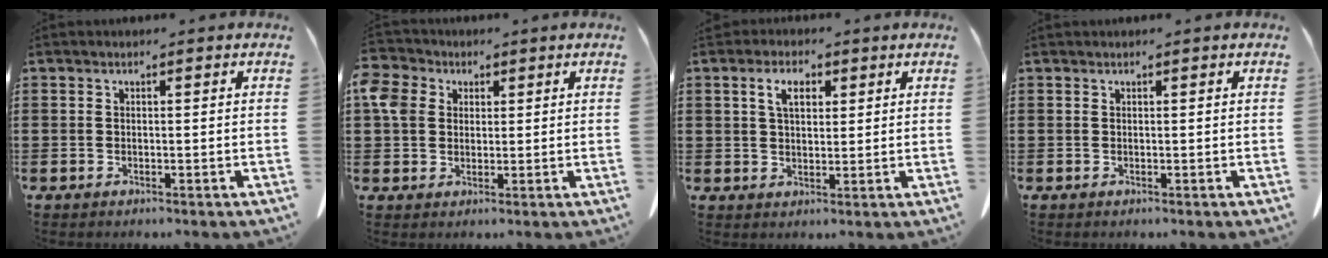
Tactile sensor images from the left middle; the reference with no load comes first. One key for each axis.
{"total": 5.3, "fx": 2.1, "fy": 4.4, "fz": 2.2, "tx": -0.075, "ty": 0.012, "tz": 0.034}
{"total": 4.4, "fx": 2.0, "fy": 2.4, "fz": 3.0, "tx": -0.062, "ty": 0.008, "tz": 0.032}
{"total": 0.0}